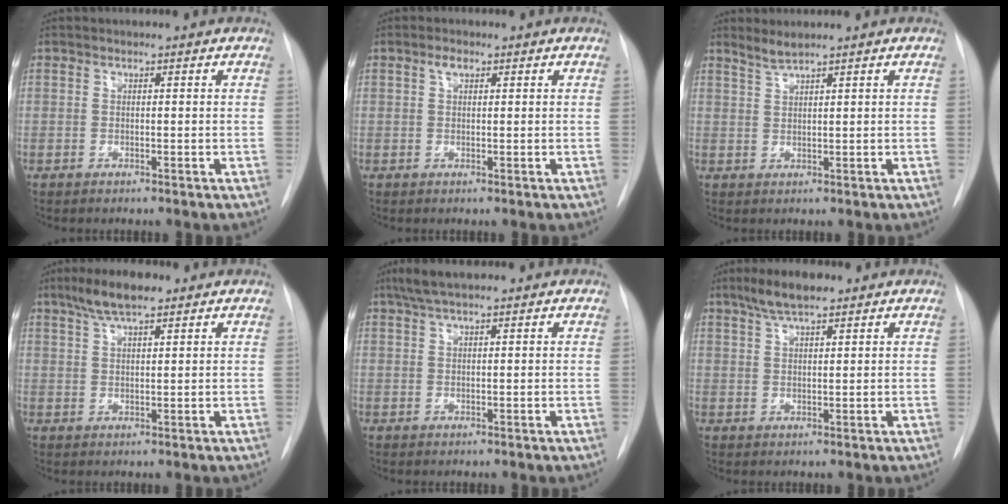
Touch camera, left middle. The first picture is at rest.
{"total": 1.4, "force": [0.7, 0.7, 1.0], "torque": [-0.020, 0.009, 0.012]}
{"total": 2.0, "force": [1.8, -0.4, 0.8], "torque": [-0.018, 0.003, 0.039]}
{"total": 6.2, "force": [4.4, 1.2, 4.2], "torque": [-0.087, 0.014, 0.078]}
{"total": 4.6, "force": [3.5, 0.6, 2.9], "torque": [-0.059, 0.023, 0.064]}
{"total": 5.5, "force": [4.0, 1.1, 3.7], "torque": [-0.076, 0.013, 0.073]}